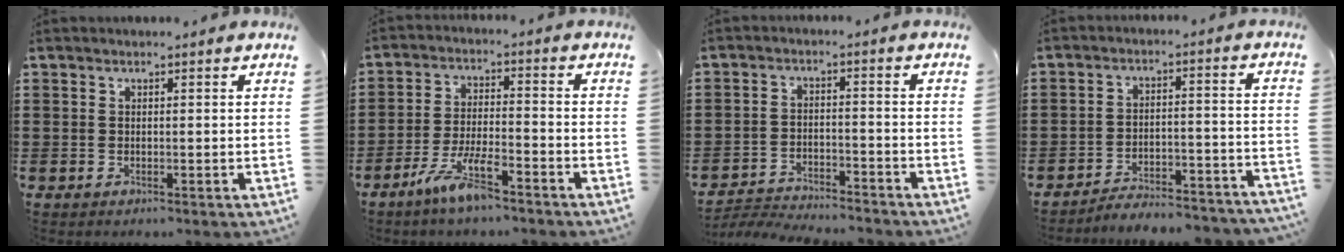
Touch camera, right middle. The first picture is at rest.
{"total": 7.2, "force": [-5.1, 1.4, 5.0], "torque": [-0.105, -0.003, -0.095]}
{"total": 3.6, "force": [-3.5, 0.3, 0.5], "torque": [-0.017, 0.003, -0.077]}
{"total": 4.0, "force": [-4.0, 0.0, 0.8], "torque": [-0.016, 0.001, -0.083]}